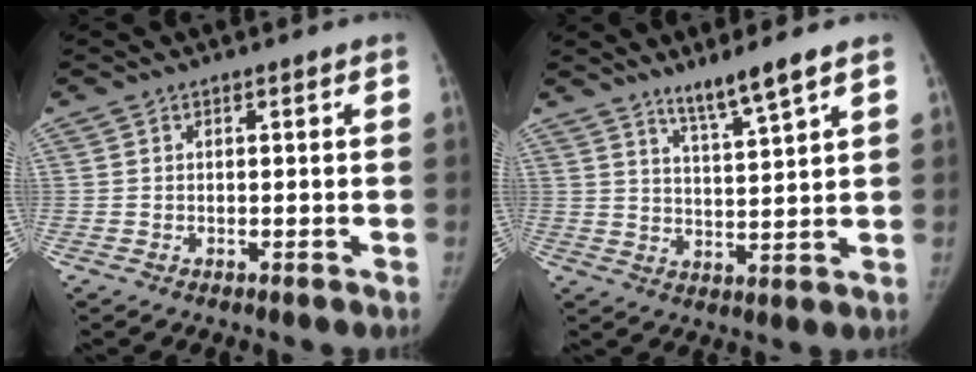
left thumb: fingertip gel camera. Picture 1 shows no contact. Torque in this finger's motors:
{"motor_torque": [-0.19, 0.07, 0.80, -0.94, -0.02]}